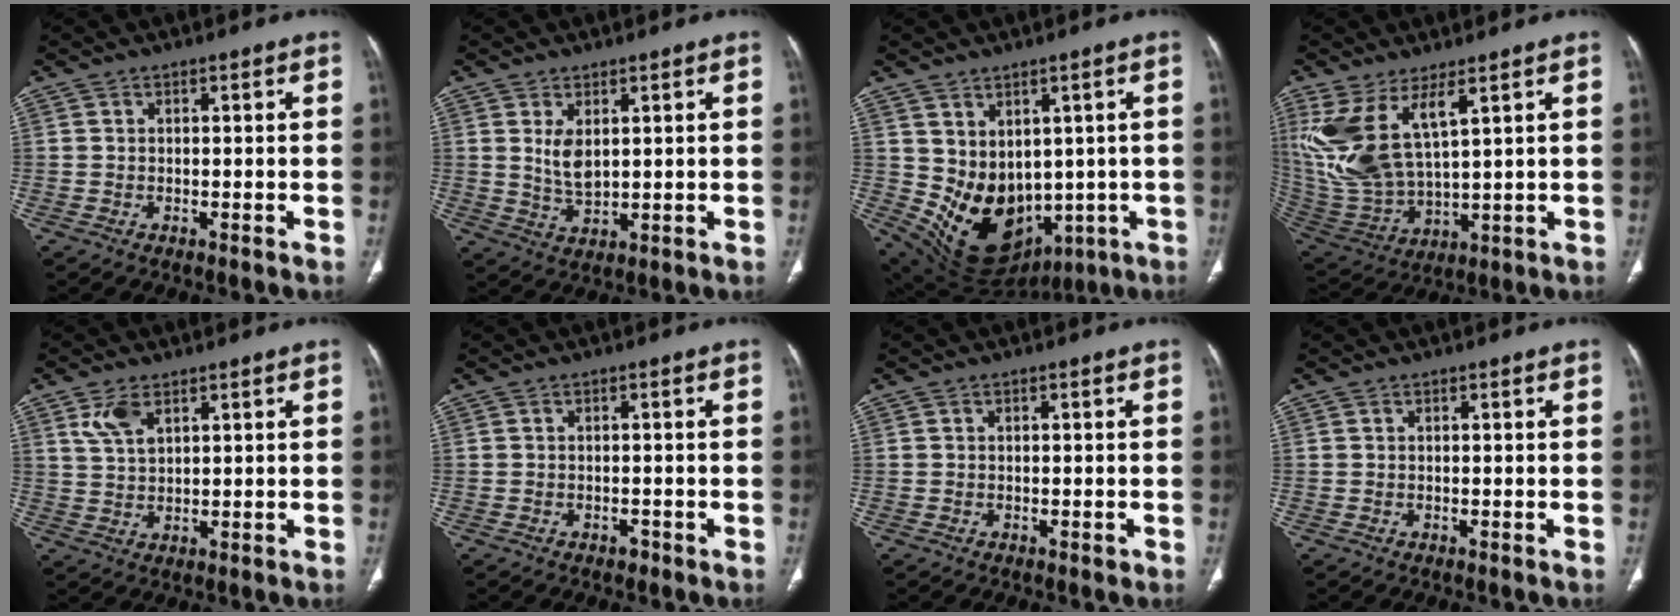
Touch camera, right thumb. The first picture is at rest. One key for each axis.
{"total": 4.8, "fx": 1.4, "fy": 2.5, "fz": 3.8, "tx": -0.068, "ty": -0.016, "tz": 0.038}
{"total": 15.7, "fx": -1.1, "fy": 11.8, "fz": 10.3, "tx": -0.144, "ty": -0.015, "tz": 0.031}
{"total": 14.6, "fx": 6.7, "fy": 5.8, "fz": 11.6, "tx": -0.254, "ty": -0.034, "tz": 0.157}
{"total": 4.6, "fx": 2.6, "fy": 2.3, "fz": 3.1, "tx": -0.060, "ty": -0.007, "tz": 0.059}
{"total": 1.1, "fx": -0.8, "fy": 0.6, "fz": 0.4, "tx": -0.004, "ty": 0.003, "tz": -0.012}
{"total": 0.5, "fx": -0.2, "fy": 0.3, "fz": 0.4, "tx": -0.002, "ty": -0.001, "tz": -0.004}
{"total": 0.0}